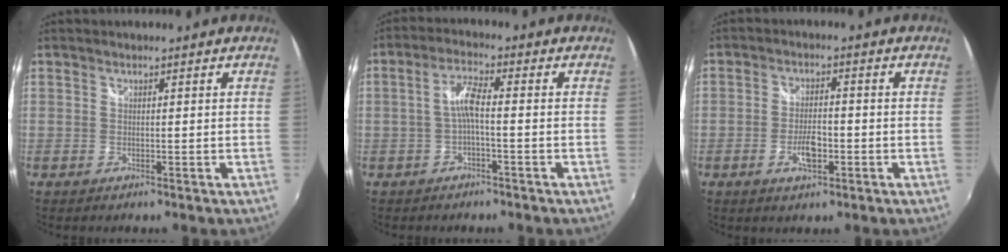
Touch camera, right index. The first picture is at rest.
{"total": 4.1, "force": [-1.2, 0.5, 3.9], "torque": [-0.083, 0.009, -0.023]}
{"total": 5.3, "force": [-2.0, 2.3, 4.3], "torque": [-0.089, -0.002, -0.034]}